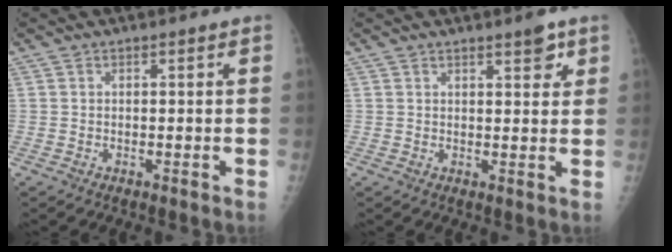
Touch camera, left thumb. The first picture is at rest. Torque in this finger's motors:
{"motor_torque": [0.02, 0.19, 0.09, 0.09, 0.02]}